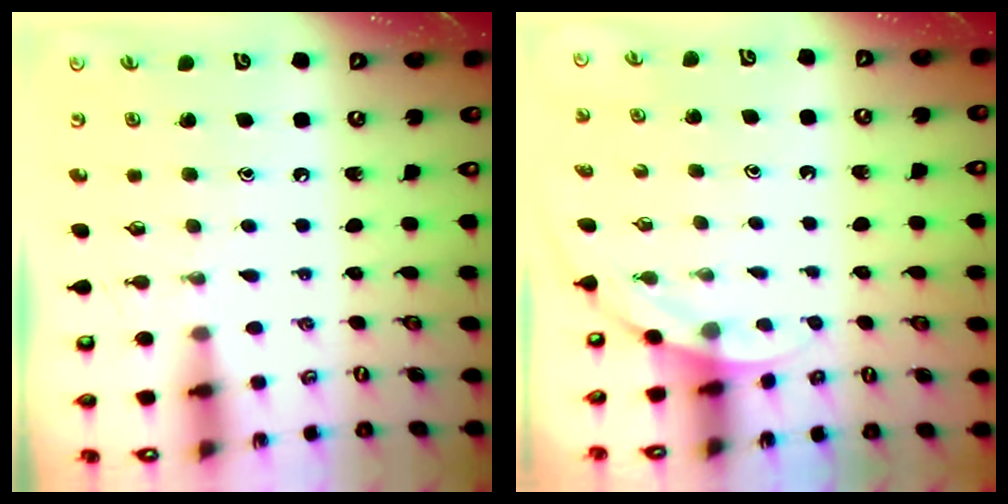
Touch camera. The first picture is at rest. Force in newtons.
{"total": 3.2, "press": 3.2, "slide": 0.2}